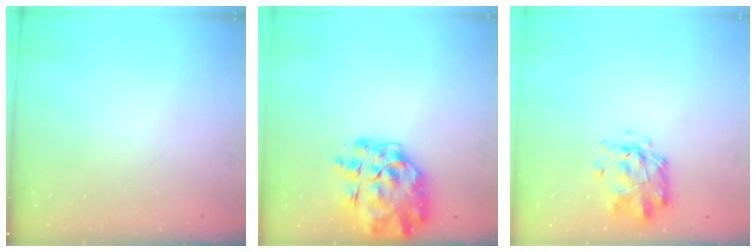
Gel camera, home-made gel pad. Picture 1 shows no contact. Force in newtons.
{"total": 15.2, "press": 14.2, "slide": 5.3}
{"total": 3.0, "press": 2.8, "slide": 1.0}